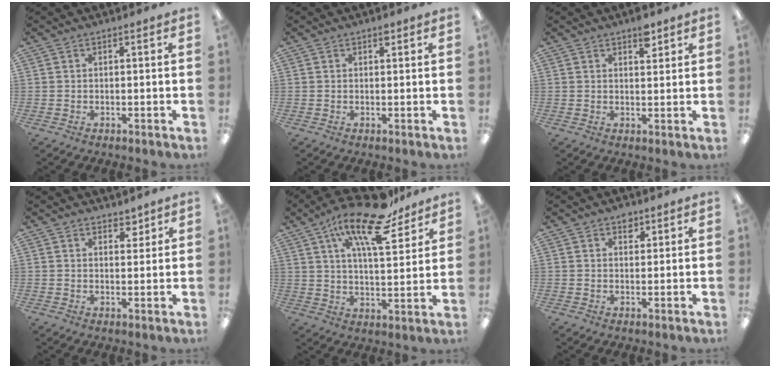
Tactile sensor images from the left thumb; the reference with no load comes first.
{"total": 1.1, "force": [0.8, 0.5, 0.6], "torque": [-0.005, -0.002, 0.013]}
{"total": 4.4, "force": [3.0, 2.0, 2.5], "torque": [-0.015, -0.018, 0.045]}
{"total": 3.5, "force": [3.0, 1.4, 0.9], "torque": [0.004, -0.020, 0.052]}
{"total": 18.3, "force": [12.6, 6.1, 11.8], "torque": [-0.196, -0.069, 0.208]}
{"total": 2.8, "force": [2.0, 1.7, 1.1], "torque": [0.001, -0.008, 0.032]}